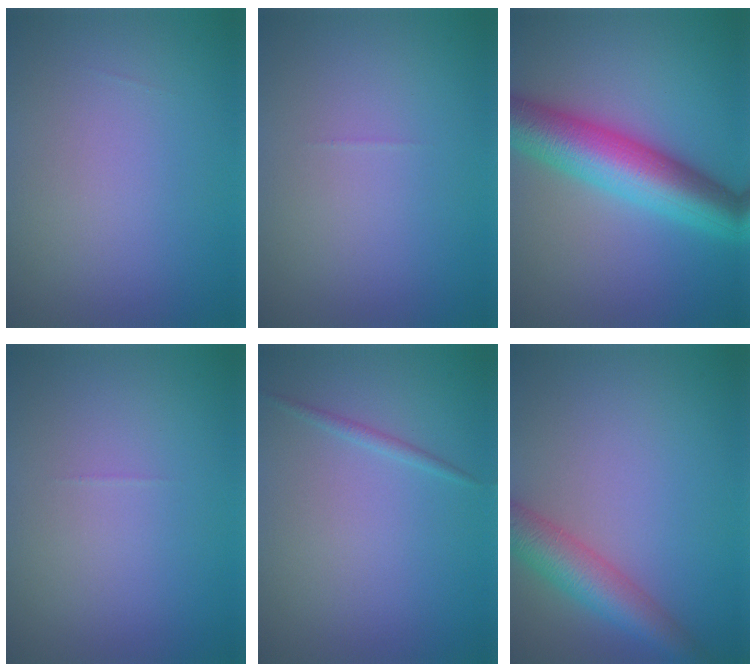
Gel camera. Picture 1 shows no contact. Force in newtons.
{"total": 0.0}
{"total": 9.5, "press": 9.5, "slide": 0.2}
{"total": 0.0}
{"total": 0.8, "press": 0.8, "slide": 0.0}
{"total": 4.8, "press": 4.8, "slide": 0.2}